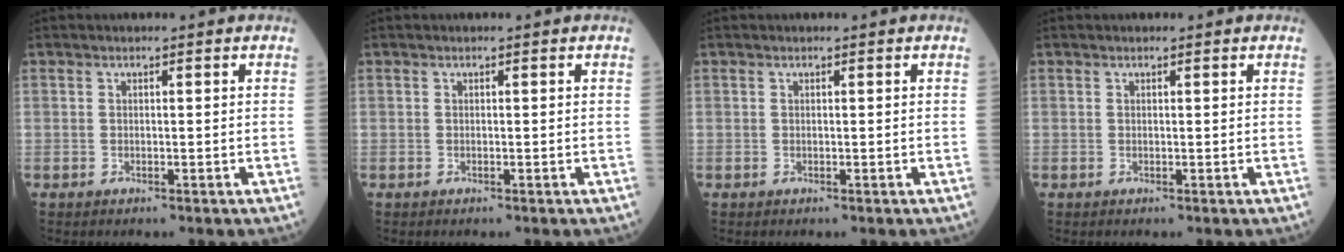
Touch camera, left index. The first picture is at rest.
{"total": 0.0}
{"total": 0.0}
{"total": 0.0}